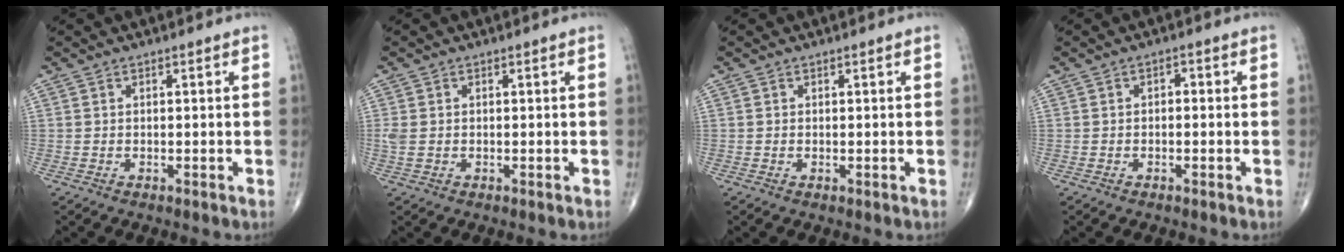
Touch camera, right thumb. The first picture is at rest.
{"total": 2.0, "force": [-0.1, 1.4, 1.5], "torque": [-0.048, 0.005, 0.000]}
{"total": 0.0}
{"total": 1.3, "force": [-0.1, 0.8, 1.0], "torque": [-0.006, 0.007, -0.008]}